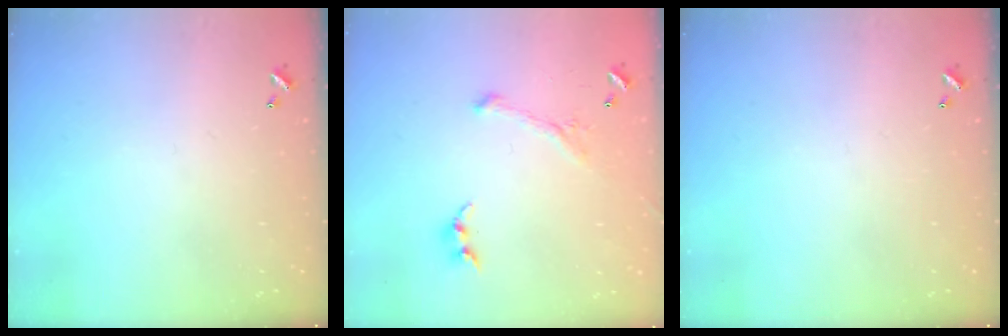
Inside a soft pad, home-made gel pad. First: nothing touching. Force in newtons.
{"total": 2.8, "press": 2.6, "slide": 0.9}
{"total": 0.0}